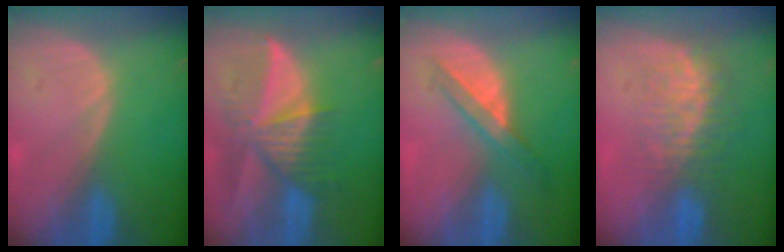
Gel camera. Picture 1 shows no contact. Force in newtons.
{"total": 9.8, "press": 8.6, "slide": 4.7}
{"total": 5.9, "press": 5.1, "slide": 2.8}
{"total": 8.1, "press": 7.4, "slide": 3.2}